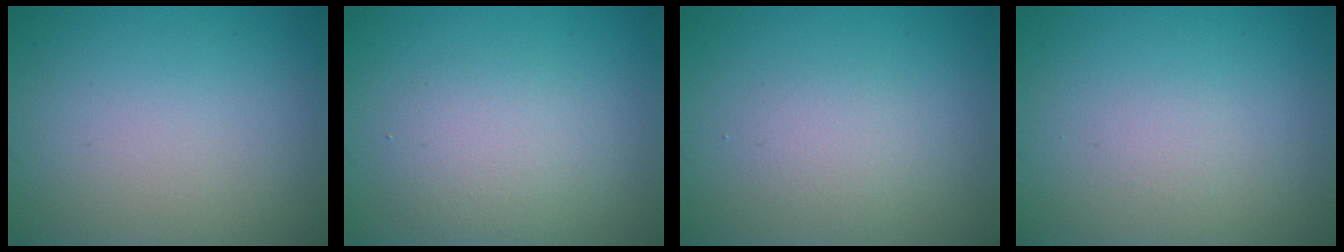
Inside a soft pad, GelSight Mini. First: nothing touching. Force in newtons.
{"total": 4.0, "press": 4.0, "slide": 0.2}
{"total": 1.7, "press": 1.7, "slide": 0.2}
{"total": 0.6, "press": 0.6, "slide": 0.0}